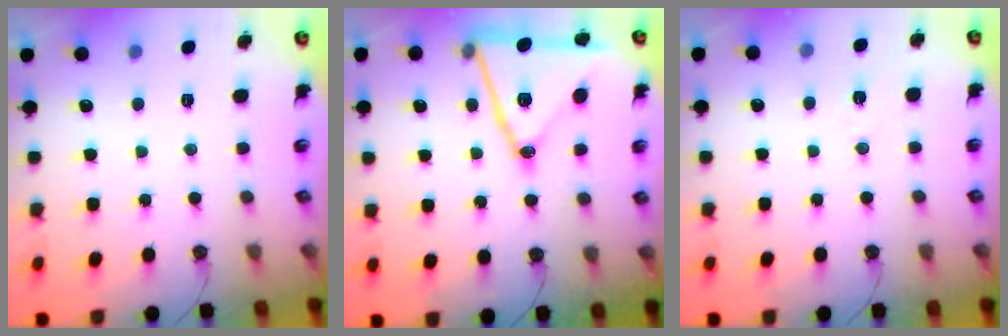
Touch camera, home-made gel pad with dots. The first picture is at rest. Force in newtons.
{"total": 20.4, "press": 20.1, "slide": 3.4}
{"total": 3.6, "press": 2.5, "slide": 2.6}